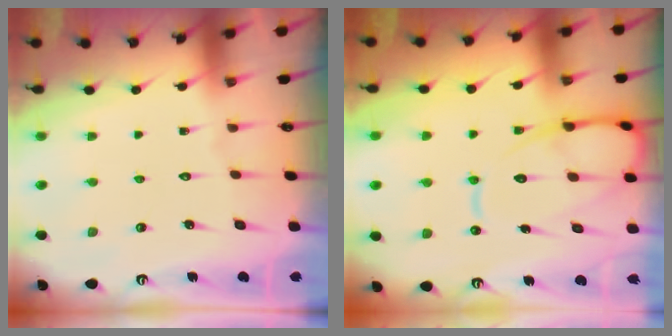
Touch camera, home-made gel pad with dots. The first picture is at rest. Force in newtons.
{"total": 13.0, "press": 12.9, "slide": 1.3}